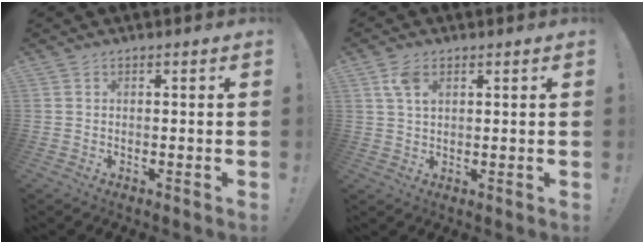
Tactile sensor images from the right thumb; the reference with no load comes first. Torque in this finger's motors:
{"motor_torque": [0.08, 0.24, 0.14, -0.01, 0.21]}